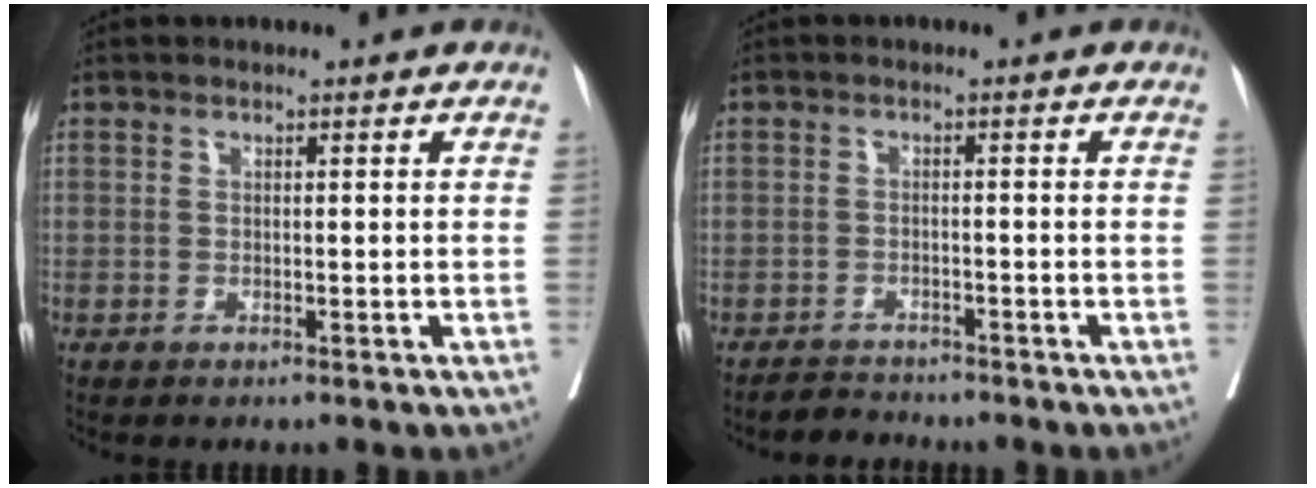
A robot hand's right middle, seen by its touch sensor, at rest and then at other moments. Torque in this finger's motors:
{"motor_torque": [0.36, -0.48, 0.02, 0.00]}